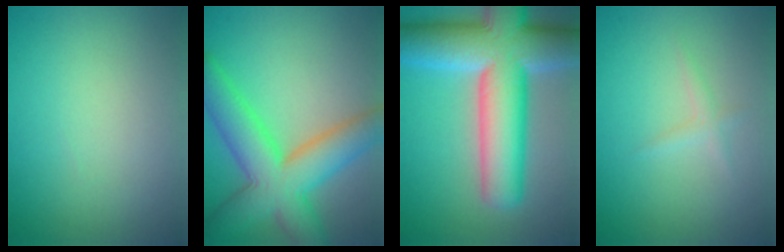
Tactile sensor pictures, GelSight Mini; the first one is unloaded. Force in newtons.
{"total": 9.2, "press": 9.2, "slide": 0.3}
{"total": 13.4, "press": 13.4, "slide": 0.5}
{"total": 1.0, "press": 1.0, "slide": 0.1}